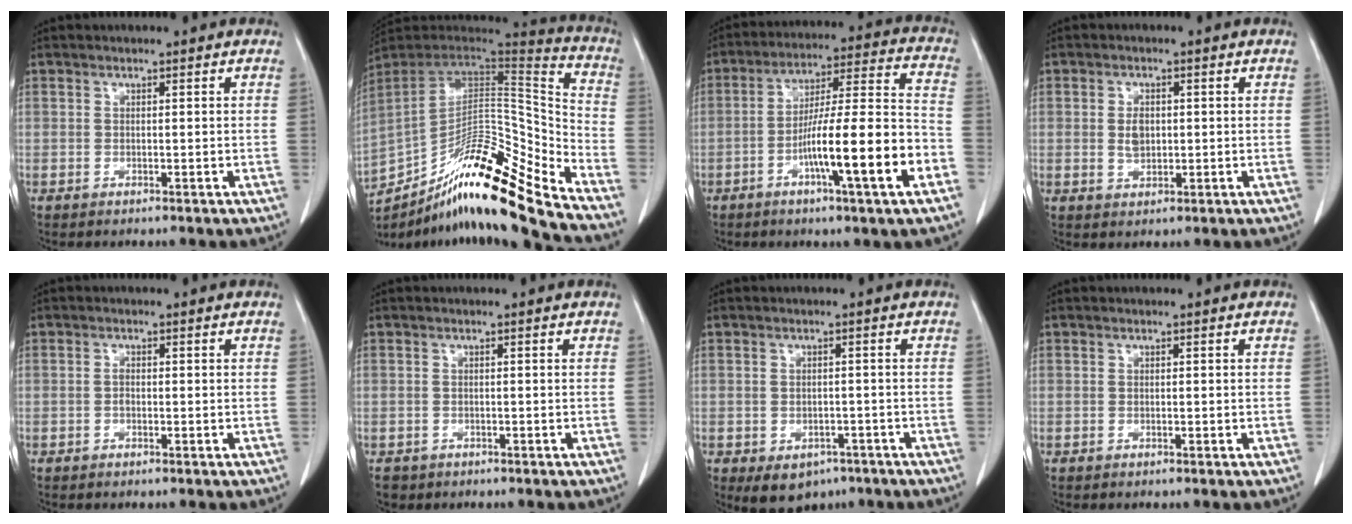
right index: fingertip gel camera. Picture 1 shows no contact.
{"total": 22.3, "force": [-17.6, 0.5, 13.7], "torque": [-0.215, 0.006, -0.303]}
{"total": 16.6, "force": [-6.2, 0.4, 15.4], "torque": [-0.255, 0.002, -0.097]}
{"total": 3.0, "force": [0.0, 1.9, 2.3], "torque": [-0.039, 0.002, 0.007]}
{"total": 0.7, "force": [-0.2, 0.3, 0.6], "torque": [-0.011, 0.002, -0.004]}
{"total": 2.4, "force": [-1.6, 1.8, 0.0], "torque": [-0.001, 0.004, -0.024]}
{"total": 6.0, "force": [-3.6, 4.2, 2.3], "torque": [-0.029, 0.003, -0.040]}
{"total": 0.0}